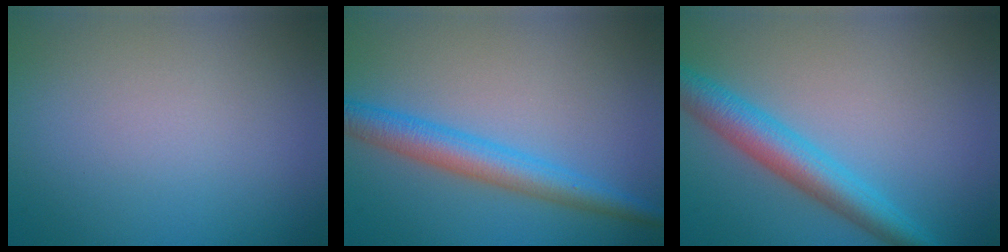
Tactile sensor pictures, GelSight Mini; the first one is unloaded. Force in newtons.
{"total": 4.3, "press": 4.3, "slide": 0.1}
{"total": 4.9, "press": 4.9, "slide": 0.1}